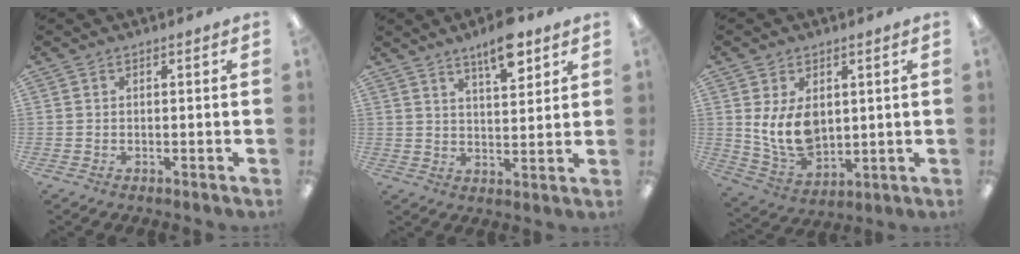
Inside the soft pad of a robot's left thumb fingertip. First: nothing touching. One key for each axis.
{"total": 9.3, "fx": 6.4, "fy": 2.9, "fz": 6.1, "tx": -0.092, "ty": -0.034, "tz": 0.106}
{"total": 10.0, "fx": 2.5, "fy": 6.5, "fz": 7.2, "tx": -0.152, "ty": -0.017, "tz": 0.047}